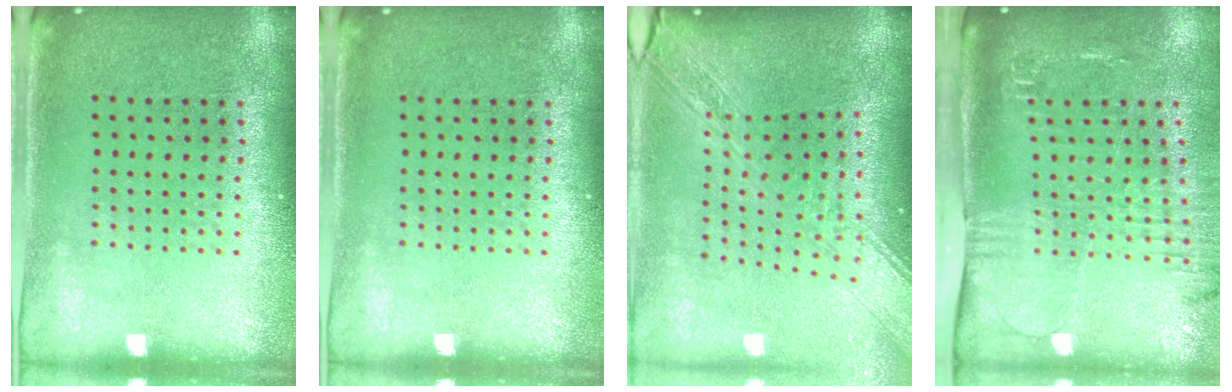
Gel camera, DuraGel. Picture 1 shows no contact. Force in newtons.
{"total": 0.0}
{"total": 3.0, "press": 2.3, "slide": 1.9}
{"total": 2.5, "press": 2.1, "slide": 1.3}